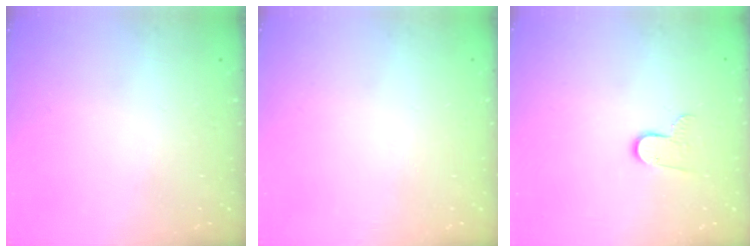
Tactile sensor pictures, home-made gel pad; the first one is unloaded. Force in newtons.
{"total": 0.0}
{"total": 7.6, "press": 7.6, "slide": 0.7}